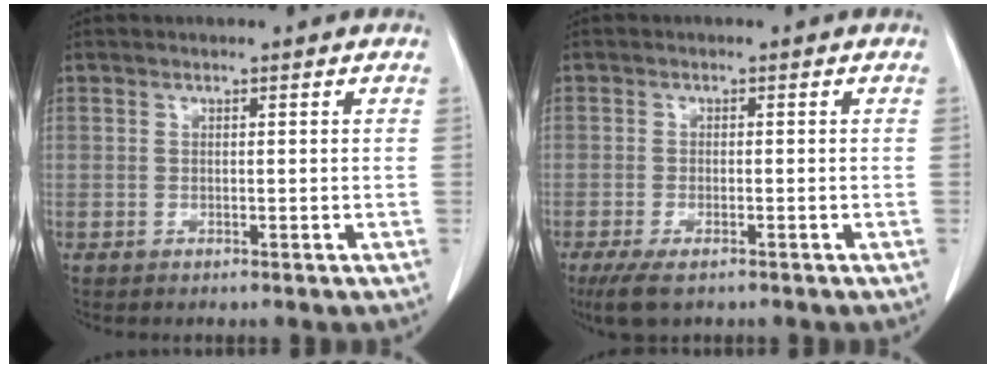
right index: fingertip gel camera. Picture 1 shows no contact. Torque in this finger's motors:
{"motor_torque": [0.54, -0.38, 0.18, 0.05]}